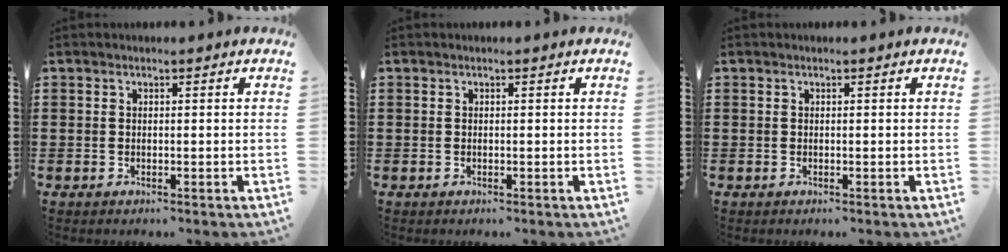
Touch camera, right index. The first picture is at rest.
{"total": 0.0}
{"total": 0.0}